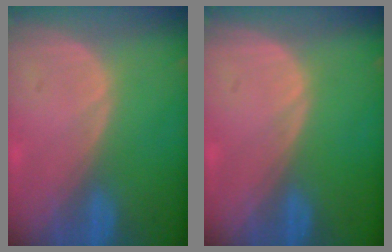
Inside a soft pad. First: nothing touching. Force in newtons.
{"total": 0.0}